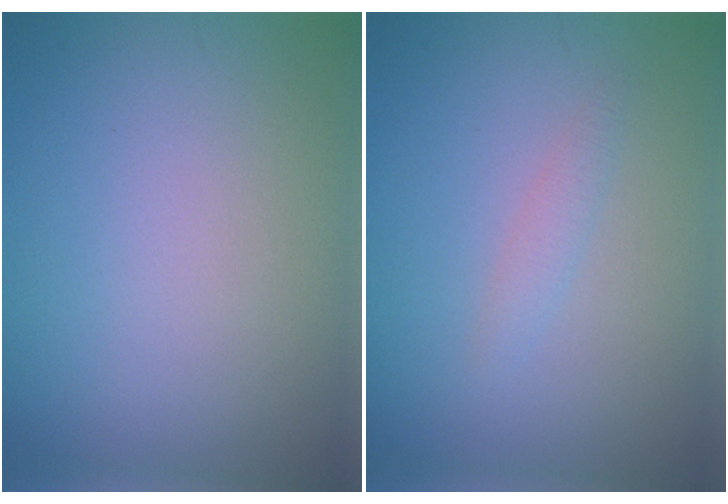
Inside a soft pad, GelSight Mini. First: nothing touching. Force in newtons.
{"total": 1.0, "press": 1.0, "slide": 0.1}